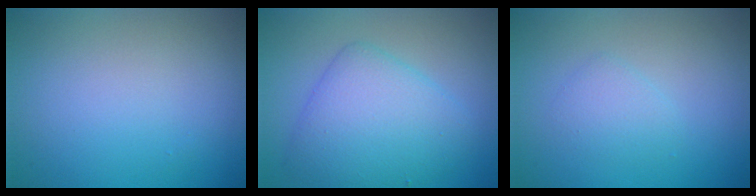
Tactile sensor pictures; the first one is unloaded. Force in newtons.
{"total": 5.7, "press": 5.7, "slide": 0.2}
{"total": 1.4, "press": 1.4, "slide": 0.1}